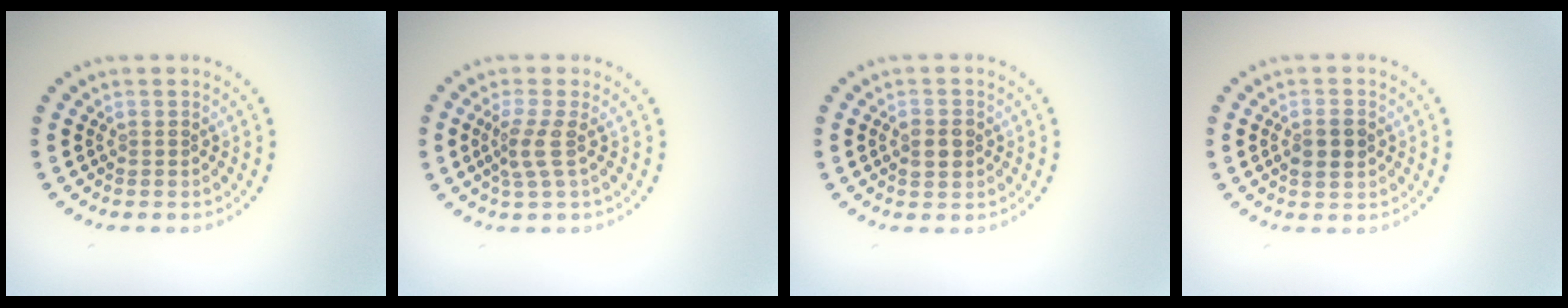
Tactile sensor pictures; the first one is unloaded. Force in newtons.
{"total": 2.2, "press": 1.6, "slide": 1.6}
{"total": 2.4, "press": 2.4, "slide": 0.1}
{"total": 2.1, "press": 2.1, "slide": 0.0}